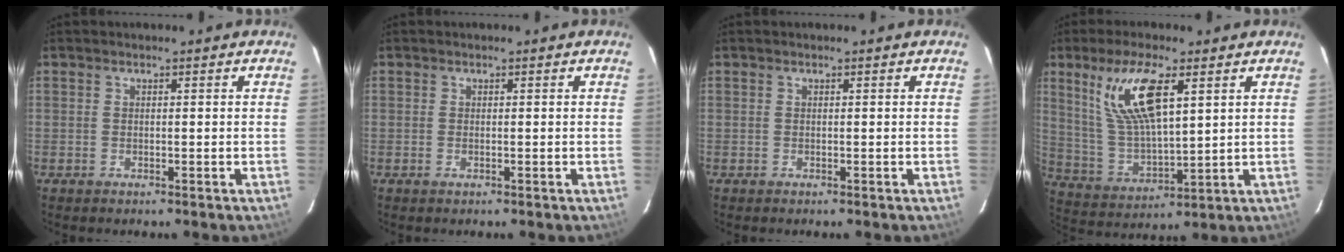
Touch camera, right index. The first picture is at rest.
{"total": 0.5, "force": [-0.1, 0.1, 0.5], "torque": [-0.011, 0.002, -0.002]}
{"total": 0.0}
{"total": 13.4, "force": [6.3, 4.0, 11.1], "torque": [-0.215, 0.002, 0.136]}